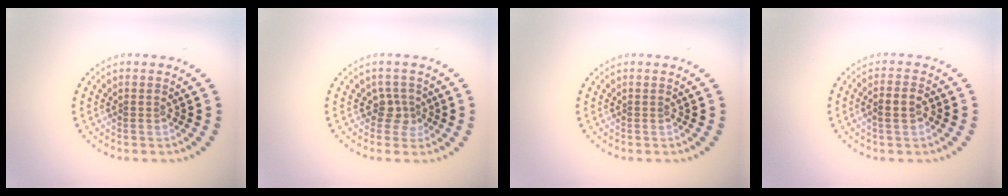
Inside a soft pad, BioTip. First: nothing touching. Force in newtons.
{"total": 1.8, "press": 1.3, "slide": 1.3}
{"total": 0.0}
{"total": 2.0, "press": 1.9, "slide": 0.6}